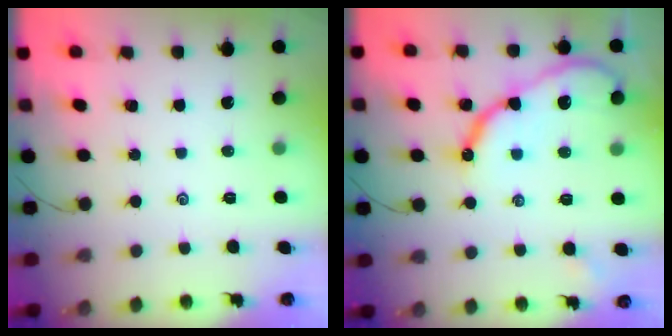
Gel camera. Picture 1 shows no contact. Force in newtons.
{"total": 12.1, "press": 12.1, "slide": 1.1}